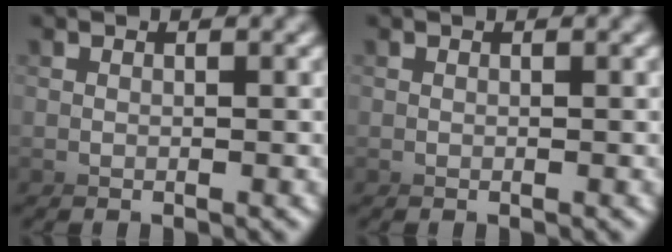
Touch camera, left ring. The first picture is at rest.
{"total": 0.0}